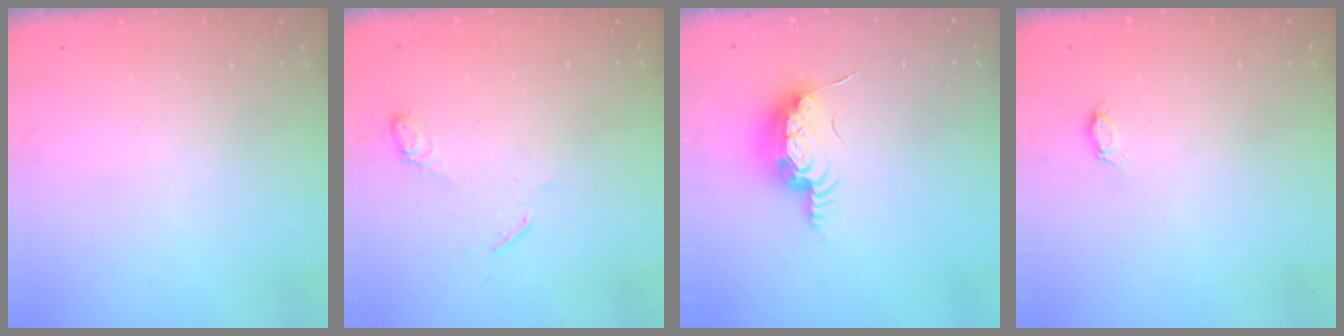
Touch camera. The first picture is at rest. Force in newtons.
{"total": 5.1, "press": 5.1, "slide": 0.5}
{"total": 16.0, "press": 12.5, "slide": 10.0}
{"total": 3.1, "press": 3.1, "slide": 0.3}